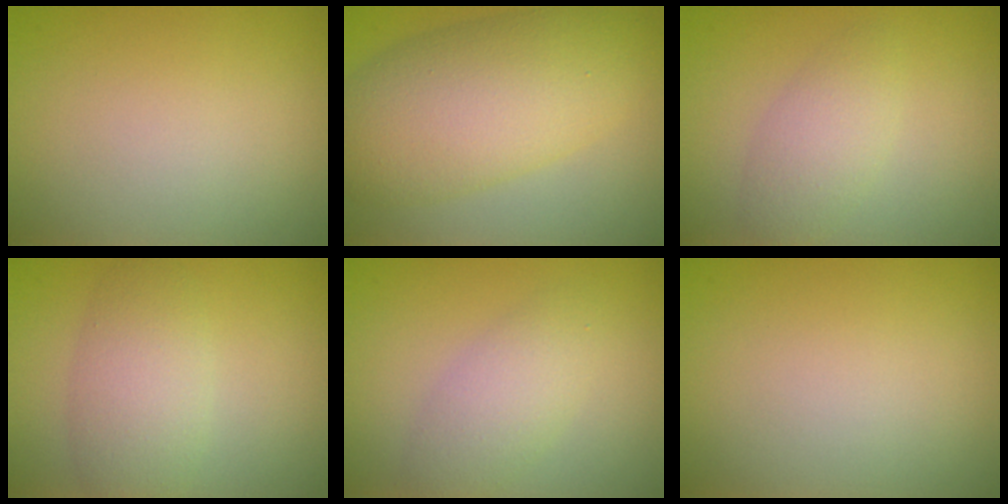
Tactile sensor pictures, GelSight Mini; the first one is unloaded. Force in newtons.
{"total": 9.1, "press": 9.1, "slide": 0.1}
{"total": 2.7, "press": 2.7, "slide": 0.1}
{"total": 4.0, "press": 4.0, "slide": 0.2}
{"total": 3.0, "press": 3.0, "slide": 0.1}
{"total": 0.0}